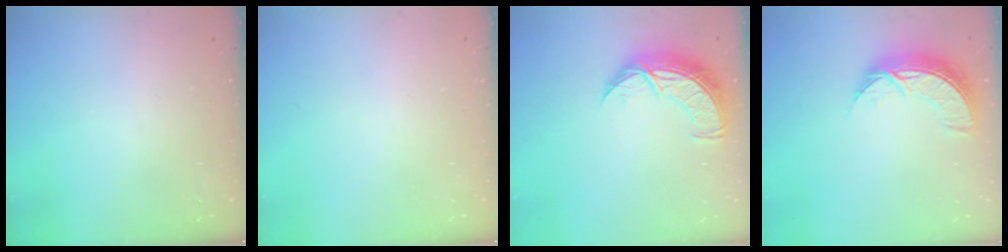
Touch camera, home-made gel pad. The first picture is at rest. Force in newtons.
{"total": 0.0}
{"total": 10.9, "press": 10.9, "slide": 0.9}
{"total": 9.3, "press": 9.3, "slide": 0.7}